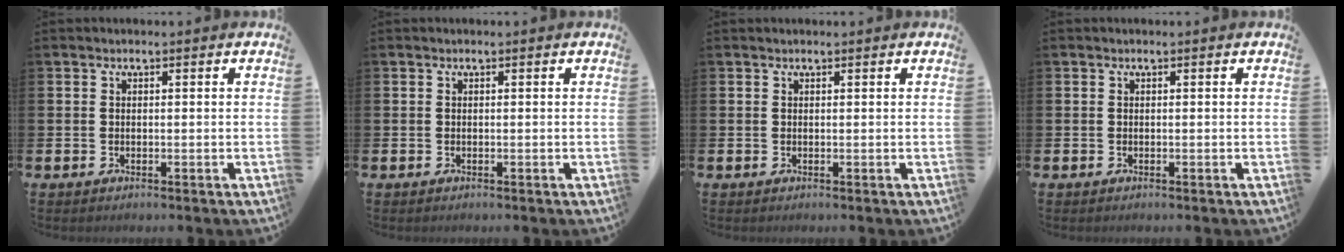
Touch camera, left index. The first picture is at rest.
{"total": 0.0}
{"total": 0.0}
{"total": 0.0}